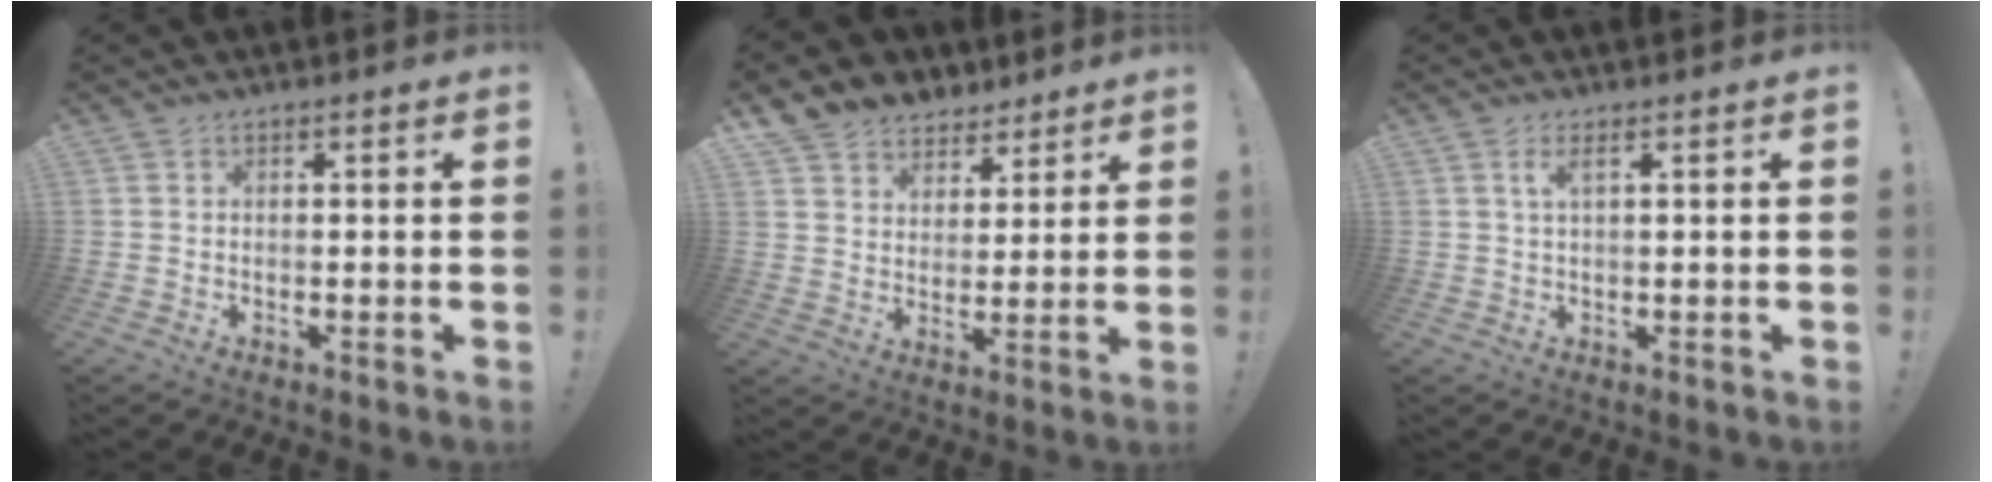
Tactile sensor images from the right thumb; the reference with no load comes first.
{"total": 8.0, "force": [6.0, 5.3, 0.8], "torque": [-0.022, -0.042, 0.122]}
{"total": 2.6, "force": [1.1, 0.2, 2.3], "torque": [-0.039, -0.001, 0.017]}